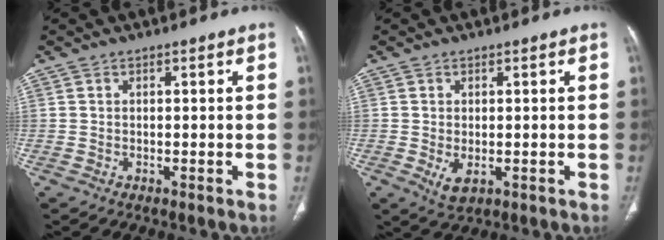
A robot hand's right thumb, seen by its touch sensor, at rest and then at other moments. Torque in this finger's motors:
{"motor_torque": [-0.32, 0.44, 0.13, 0.61, 0.00]}